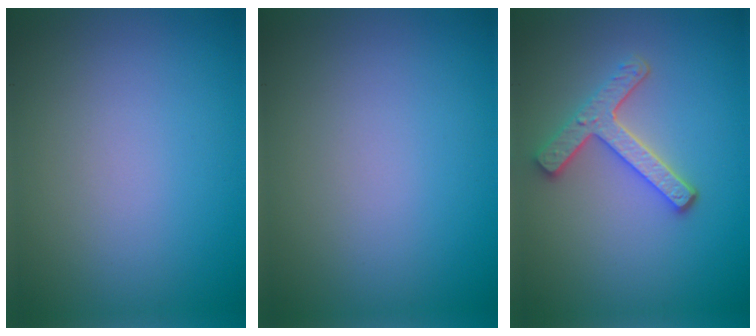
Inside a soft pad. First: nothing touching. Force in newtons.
{"total": 0.0}
{"total": 3.8, "press": 3.1, "slide": 2.2}